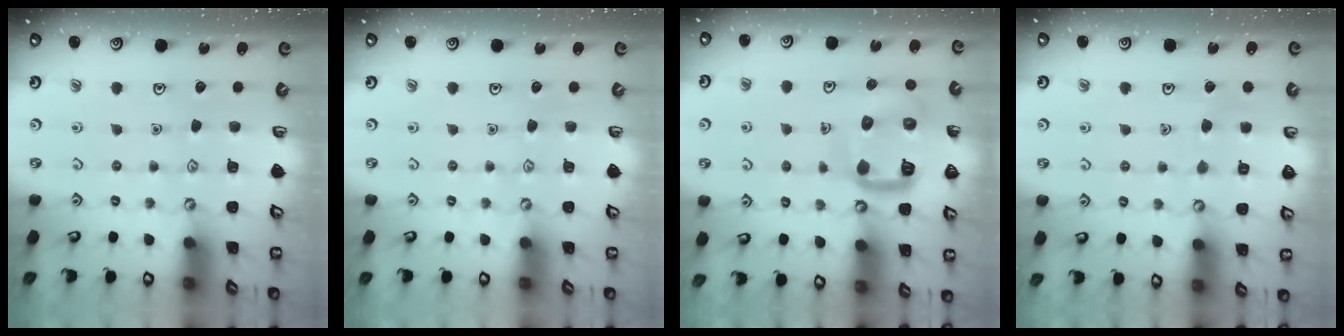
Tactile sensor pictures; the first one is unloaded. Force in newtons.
{"total": 0.0}
{"total": 13.5, "press": 13.4, "slide": 1.5}
{"total": 3.9, "press": 3.9, "slide": 0.4}